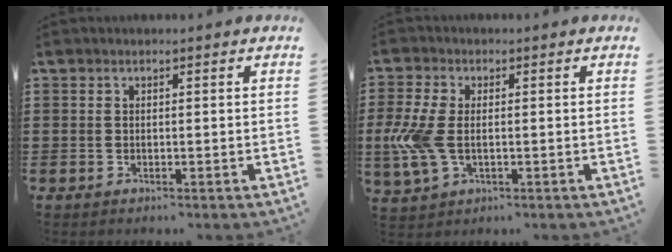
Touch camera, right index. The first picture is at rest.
{"total": 7.2, "force": [-0.7, 3.8, 6.0], "torque": [-0.154, -0.007, -0.019]}